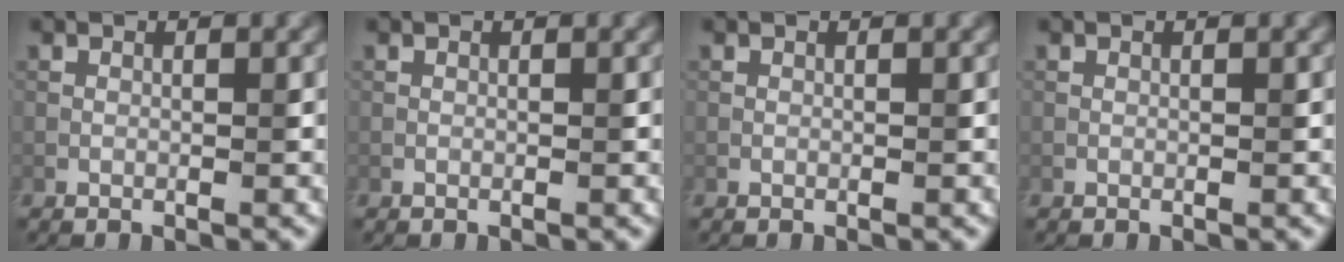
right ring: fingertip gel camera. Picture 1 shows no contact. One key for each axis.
{"total": 0.0}
{"total": 0.0}
{"total": 0.0}